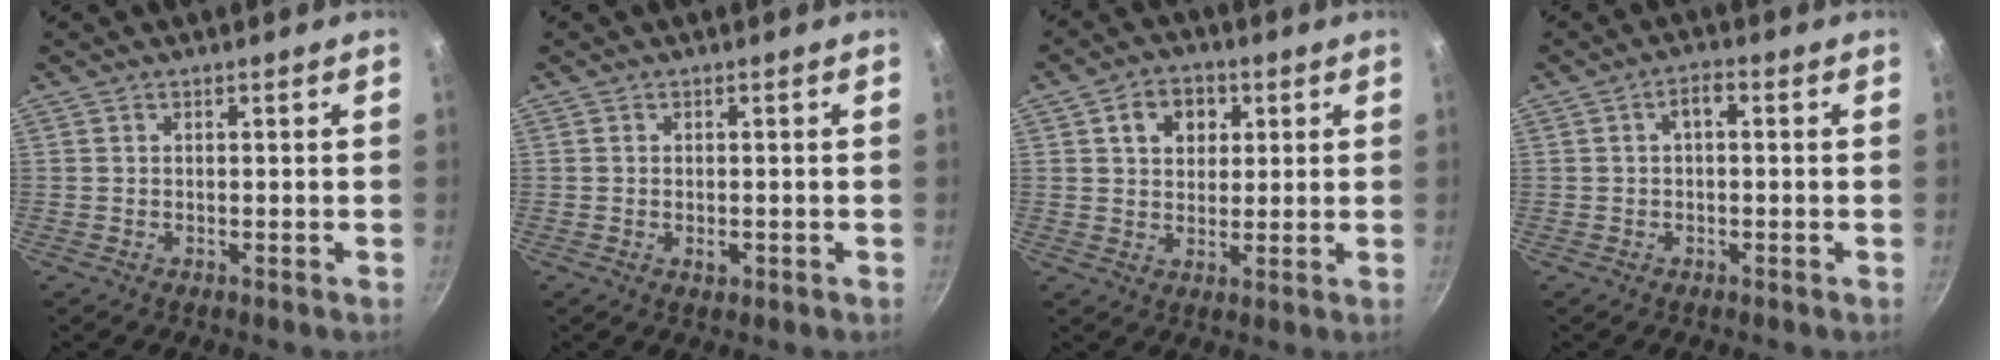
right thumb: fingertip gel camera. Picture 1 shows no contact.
{"total": 1.6, "force": [-0.4, 1.0, 1.2], "torque": [-0.019, -0.001, -0.006]}
{"total": 7.5, "force": [2.6, 5.8, 3.8], "torque": [-0.034, 0.003, 0.037]}
{"total": 2.7, "force": [0.1, 1.3, 2.4], "torque": [-0.043, 0.015, 0.001]}